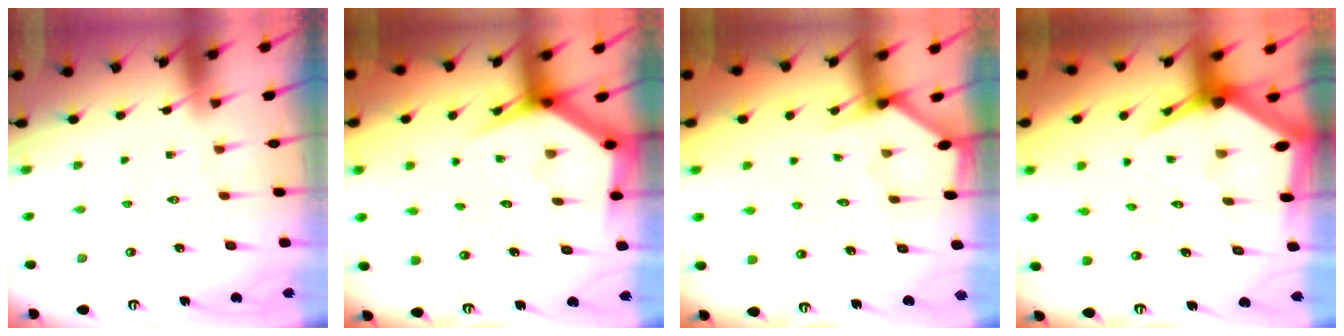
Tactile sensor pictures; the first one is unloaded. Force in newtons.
{"total": 4.4, "press": 4.4, "slide": 0.3}
{"total": 1.9, "press": 1.9, "slide": 0.1}
{"total": 5.3, "press": 5.3, "slide": 0.7}